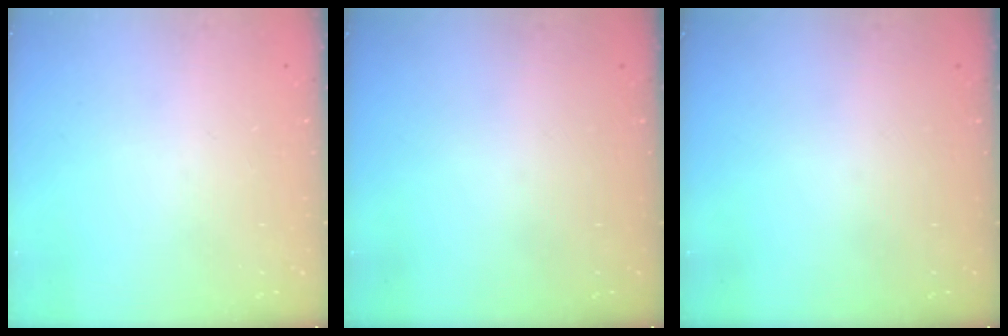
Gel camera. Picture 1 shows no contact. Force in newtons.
{"total": 0.0}
{"total": 0.0}